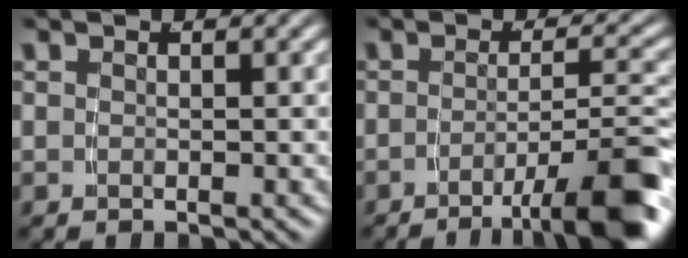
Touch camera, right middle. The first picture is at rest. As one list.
[{"total": 8.4, "force": [-5.1, 1.1, 6.6], "torque": [-0.082, -0.009, -0.072]}]